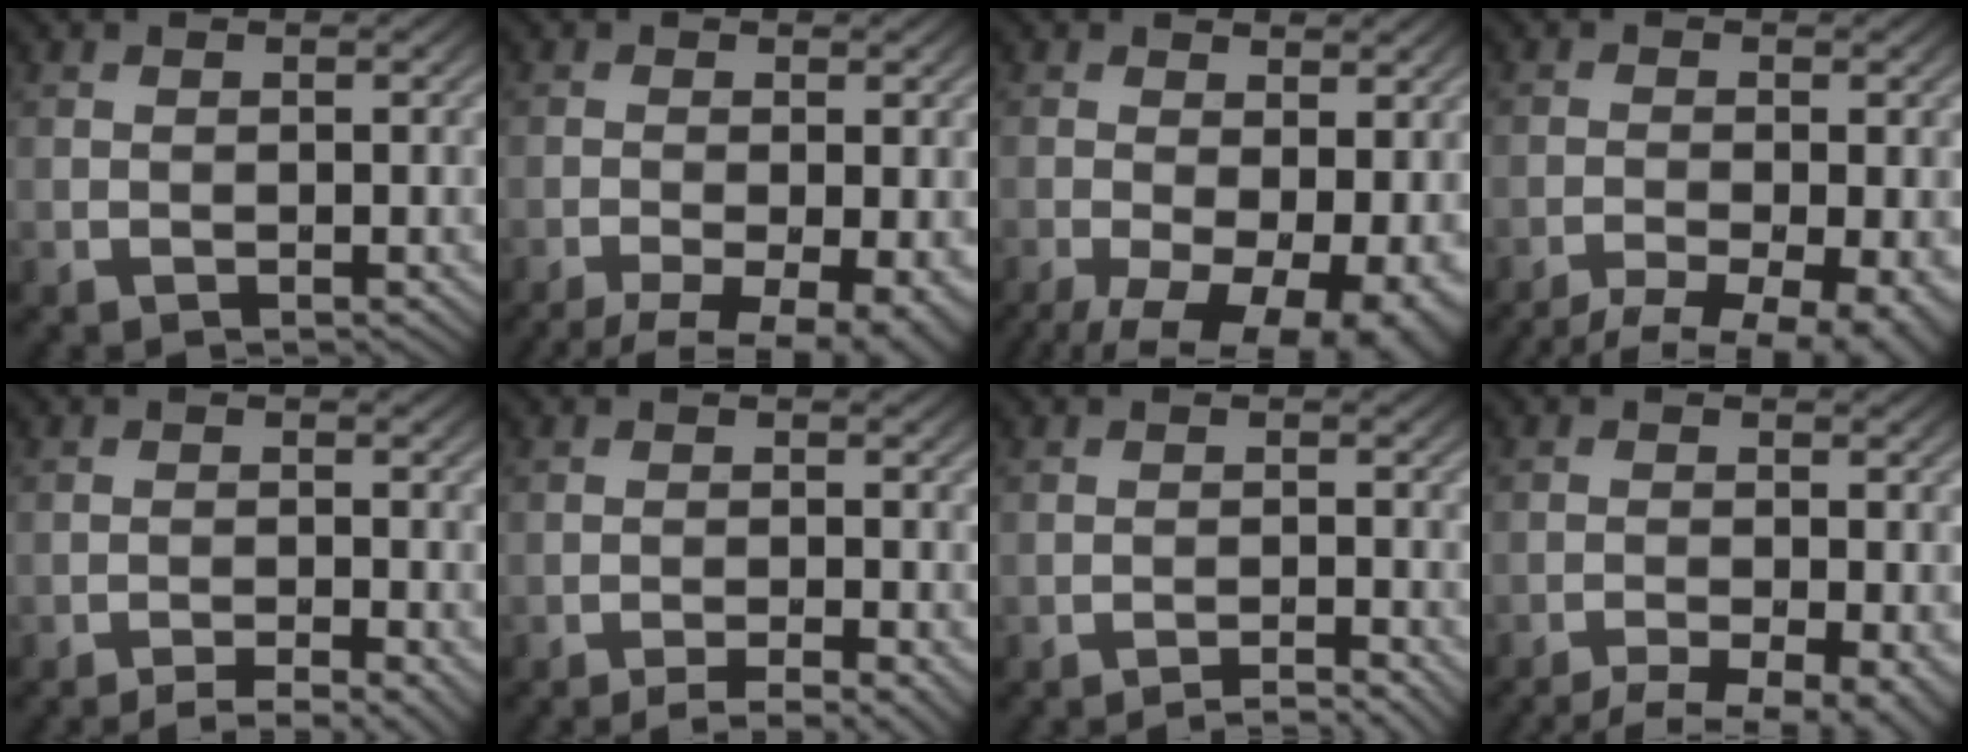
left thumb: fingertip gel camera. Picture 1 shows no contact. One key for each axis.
{"total": 8.8, "fx": -5.6, "fy": 2.8, "fz": 6.2, "tx": -0.108, "ty": -0.030, "tz": -0.071}
{"total": 12.8, "fx": -5.0, "fy": 5.9, "fz": 10.2, "tx": -0.177, "ty": -0.029, "tz": -0.062}
{"total": 10.3, "fx": -7.9, "fy": 2.9, "fz": 6.0, "tx": -0.091, "ty": -0.024, "tz": -0.097}
{"total": 4.6, "fx": -3.3, "fy": 0.7, "fz": 3.1, "tx": -0.050, "ty": 0.007, "tz": -0.056}
{"total": 4.3, "fx": -2.9, "fy": 0.7, "fz": 3.1, "tx": -0.047, "ty": 0.005, "tz": -0.048}
{"total": 2.9, "fx": -2.3, "fy": 0.2, "fz": 1.7, "tx": -0.025, "ty": 0.009, "tz": -0.043}
{"total": 8.1, "fx": -6.4, "fy": 1.7, "fz": 4.8, "tx": -0.077, "ty": -0.020, "tz": -0.086}